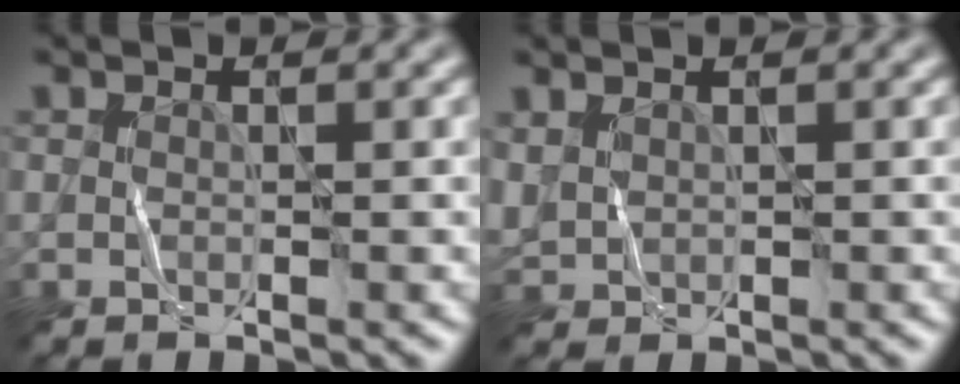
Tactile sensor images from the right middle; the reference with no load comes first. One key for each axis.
{"total": 1.6, "fx": 0.7, "fy": 1.2, "fz": 0.8, "tx": -0.027, "ty": 0.003, "tz": 0.021}